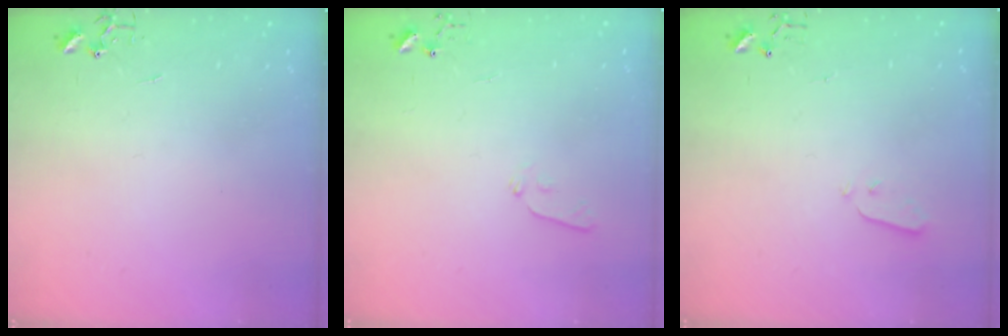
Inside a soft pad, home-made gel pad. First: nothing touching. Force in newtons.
{"total": 4.8, "press": 4.7, "slide": 1.0}
{"total": 3.0, "press": 3.0, "slide": 0.3}